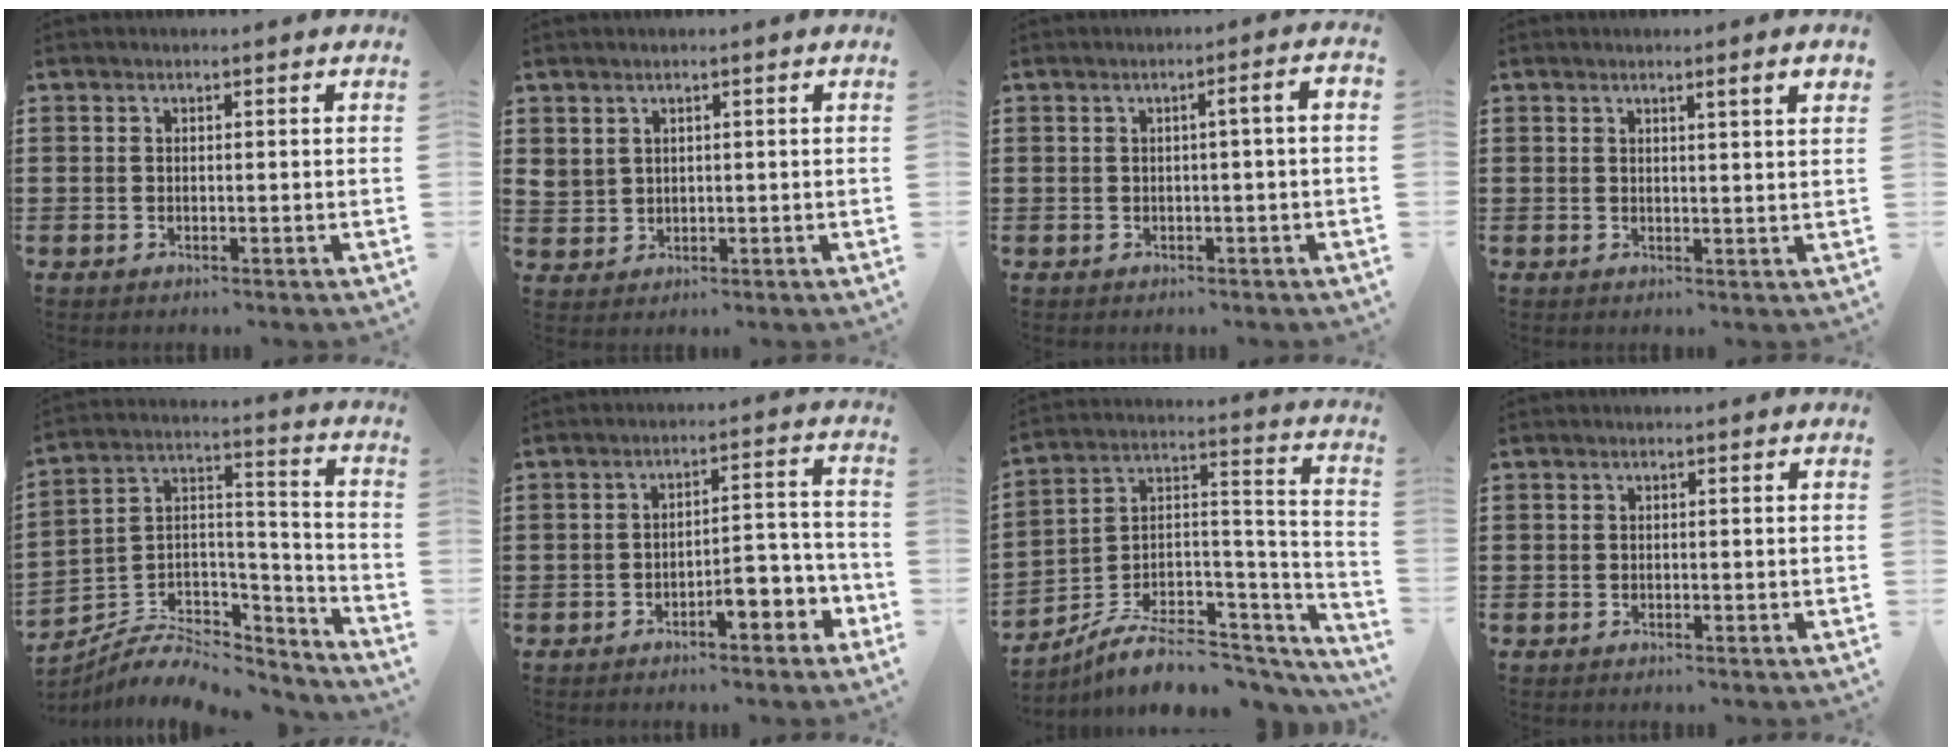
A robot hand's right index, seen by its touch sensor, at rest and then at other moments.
{"total": 1.9, "force": [1.2, 1.4, 0.3], "torque": [-0.014, 0.005, 0.023]}
{"total": 2.2, "force": [-0.4, -0.1, 2.2], "torque": [-0.036, -0.003, -0.011]}
{"total": 2.4, "force": [1.4, -0.2, 2.0], "torque": [-0.031, -0.005, 0.022]}
{"total": 6.6, "force": [-4.9, 3.6, 2.4], "torque": [-0.052, 0.003, -0.093]}
{"total": 5.0, "force": [-3.4, 1.3, 3.4], "torque": [-0.051, 0.006, -0.067]}
{"total": 8.3, "force": [-5.7, 3.8, 4.6], "torque": [-0.081, 0.015, -0.105]}
{"total": 0.0}